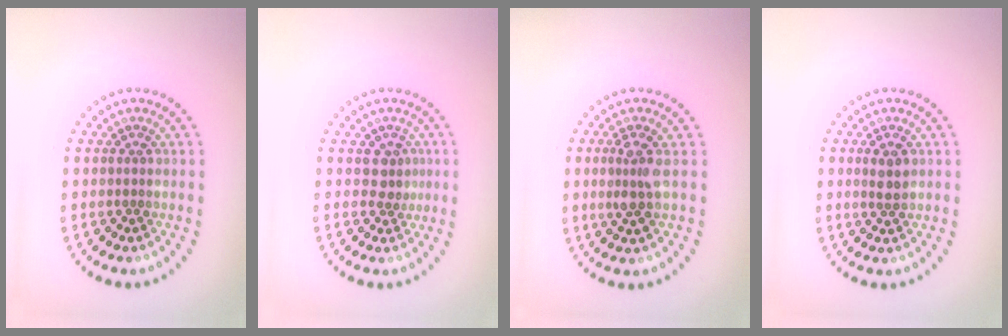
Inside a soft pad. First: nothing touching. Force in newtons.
{"total": 1.8, "press": 1.4, "slide": 1.2}
{"total": 2.4, "press": 2.2, "slide": 0.9}
{"total": 1.9, "press": 1.8, "slide": 0.3}